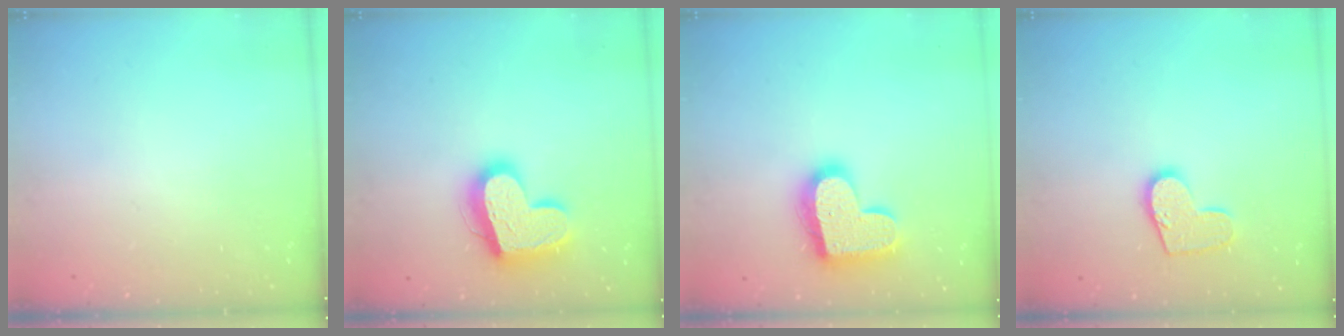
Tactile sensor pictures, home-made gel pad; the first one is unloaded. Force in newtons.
{"total": 18.3, "press": 18.2, "slide": 1.7}
{"total": 18.1, "press": 18.1, "slide": 1.1}
{"total": 10.2, "press": 10.2, "slide": 0.2}